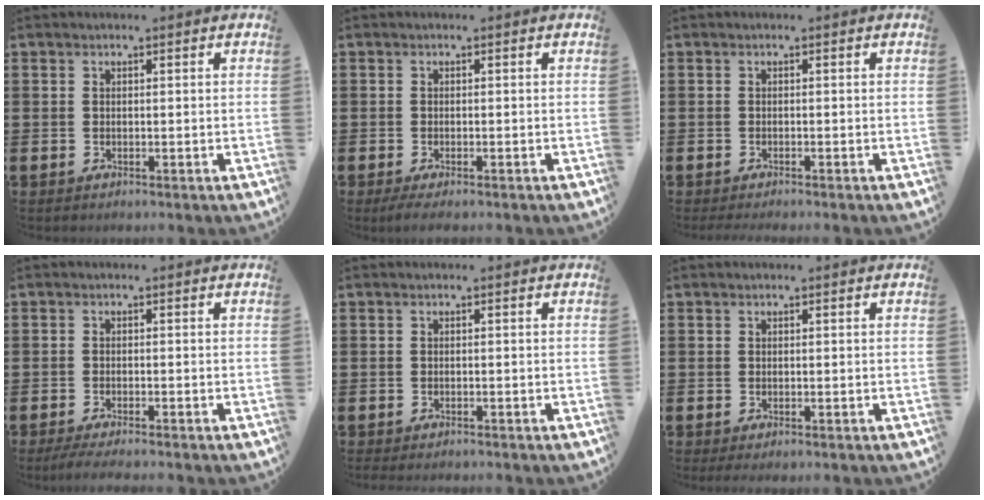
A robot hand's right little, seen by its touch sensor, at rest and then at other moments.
{"total": 1.5, "force": [-1.2, 0.1, 0.9], "torque": [-0.016, 0.000, -0.023]}
{"total": 0.6, "force": [-0.5, -0.1, 0.1], "torque": [0.000, 0.001, -0.010]}
{"total": 2.1, "force": [-1.8, 0.0, 1.0], "torque": [-0.015, 0.002, -0.034]}
{"total": 0.5, "force": [-0.5, 0.0, 0.0], "torque": [-0.002, 0.002, -0.011]}
{"total": 1.0, "force": [-0.7, 0.1, 0.7], "torque": [-0.012, -0.002, -0.013]}